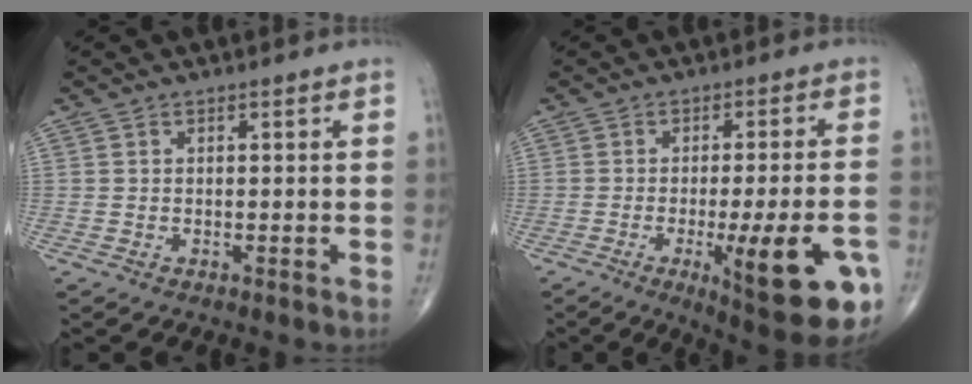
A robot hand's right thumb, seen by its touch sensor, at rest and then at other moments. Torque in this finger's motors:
{"motor_torque": [1.88, 1.71, 1.13, -0.27, 0.41]}